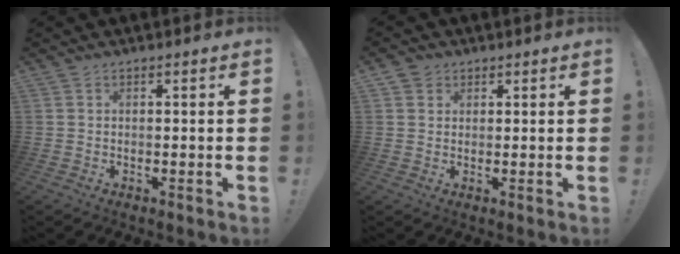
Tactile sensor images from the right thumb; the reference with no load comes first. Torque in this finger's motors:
{"motor_torque": [0.00, 0.00, 0.11, -0.03, 0.00]}